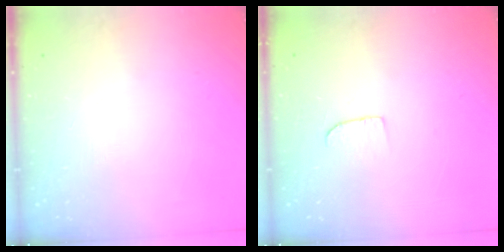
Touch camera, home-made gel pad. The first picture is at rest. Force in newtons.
{"total": 4.6, "press": 4.6, "slide": 0.4}